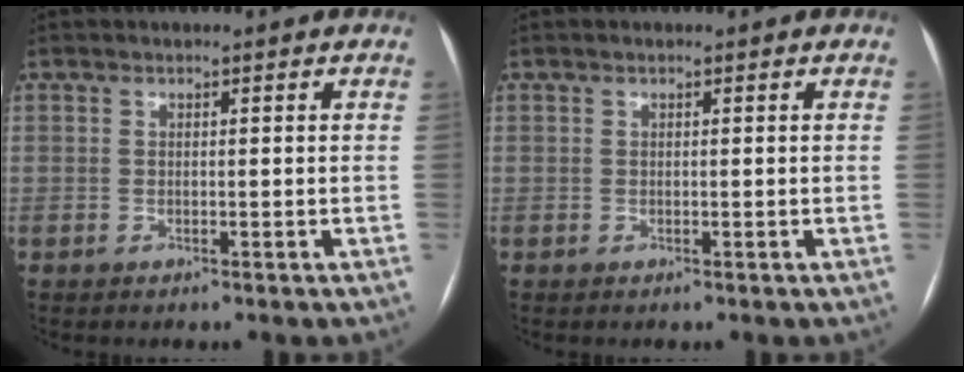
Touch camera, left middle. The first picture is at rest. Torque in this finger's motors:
{"motor_torque": [-0.11, 0.17, 0.05, 0.01]}